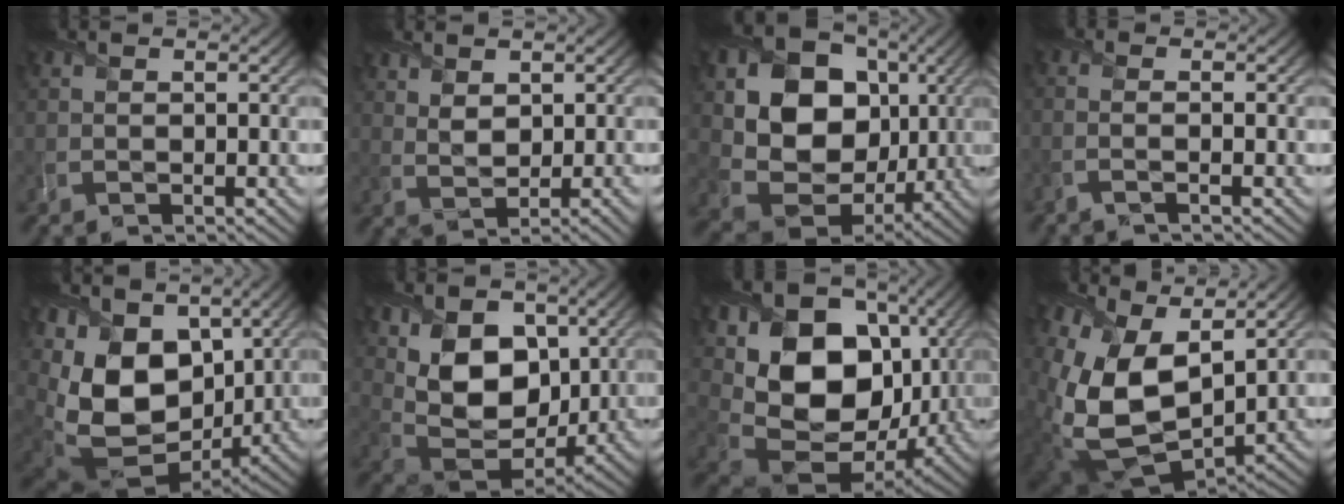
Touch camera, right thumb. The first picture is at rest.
{"total": 3.4, "force": [1.7, 1.6, 2.4], "torque": [-0.050, 0.001, 0.039]}
{"total": 15.2, "force": [2.8, 12.4, 8.3], "torque": [-0.171, -0.008, 0.056]}
{"total": 2.1, "force": [-0.9, 0.3, 1.8], "torque": [-0.027, 0.005, -0.032]}
{"total": 16.8, "force": [2.1, 11.8, 11.7], "torque": [-0.286, -0.038, 0.063]}
{"total": 13.2, "force": [3.9, 8.8, 9.1], "torque": [-0.192, -0.001, 0.074]}
{"total": 16.9, "force": [2.6, 12.3, 11.3], "torque": [-0.221, -0.022, 0.066]}
{"total": 14.9, "force": [3.5, 9.4, 11.0], "torque": [-0.271, -0.028, 0.081]}